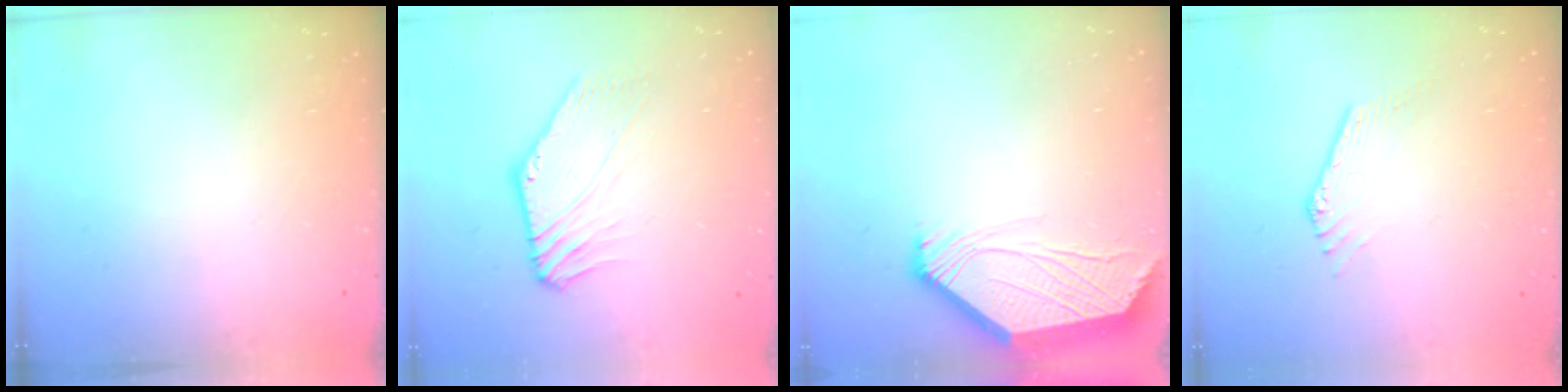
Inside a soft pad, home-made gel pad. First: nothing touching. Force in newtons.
{"total": 1.7, "press": 1.7, "slide": 0.5}
{"total": 2.6, "press": 2.6, "slide": 0.5}
{"total": 0.0}